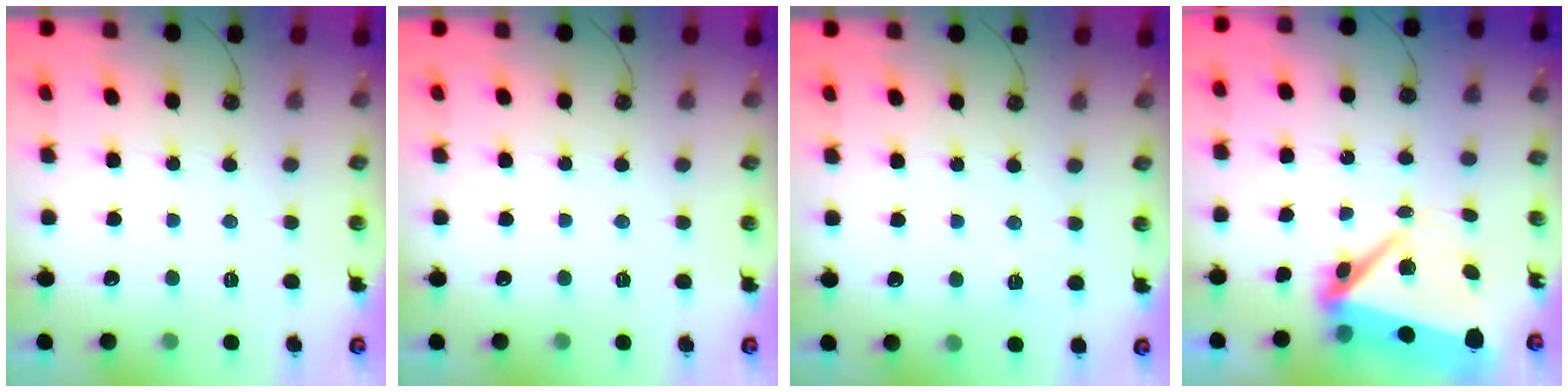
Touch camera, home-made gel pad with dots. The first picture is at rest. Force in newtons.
{"total": 0.0}
{"total": 2.2, "press": 2.1, "slide": 0.7}
{"total": 9.0, "press": 8.7, "slide": 2.2}